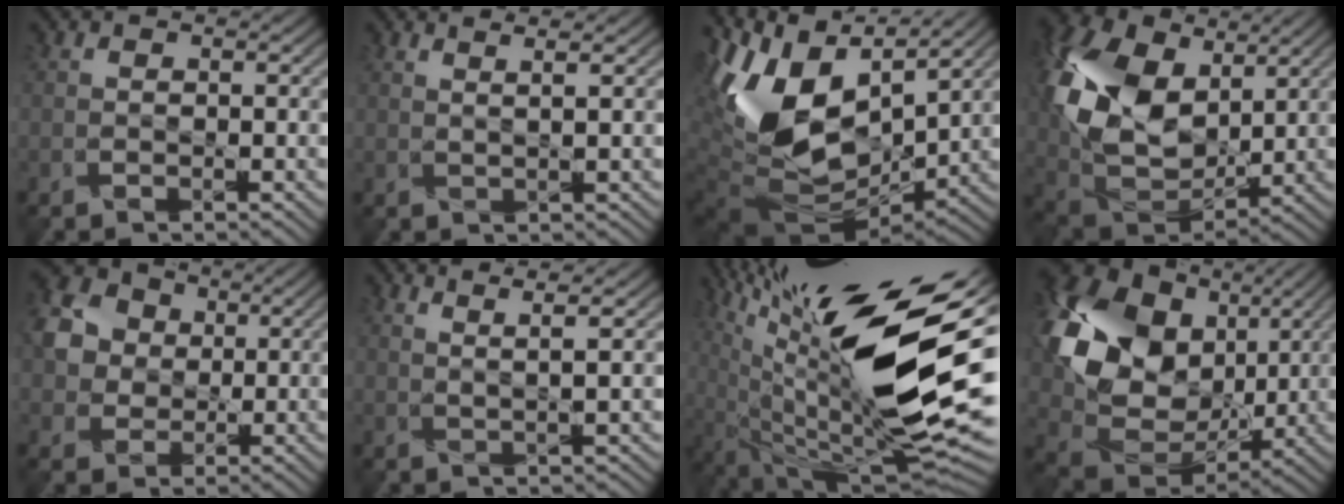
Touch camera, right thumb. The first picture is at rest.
{"total": 2.1, "force": [2.0, -0.7, 0.5], "torque": [-0.007, 0.002, 0.027]}
{"total": 15.4, "force": [4.7, 8.8, 11.7], "torque": [-0.271, -0.001, 0.102]}
{"total": 14.6, "force": [5.4, 9.6, 9.5], "torque": [-0.236, 0.026, 0.106]}
{"total": 9.1, "force": [2.6, 7.5, 4.4], "torque": [-0.139, 0.030, 0.037]}
{"total": 3.4, "force": [2.9, -0.5, 1.8], "torque": [-0.026, 0.005, 0.042]}
{"total": 21.3, "force": [8.0, 5.7, 18.9], "torque": [-0.297, 0.036, 0.138]}
{"total": 16.8, "force": [5.4, 12.5, 9.9], "torque": [-0.236, 0.015, 0.112]}